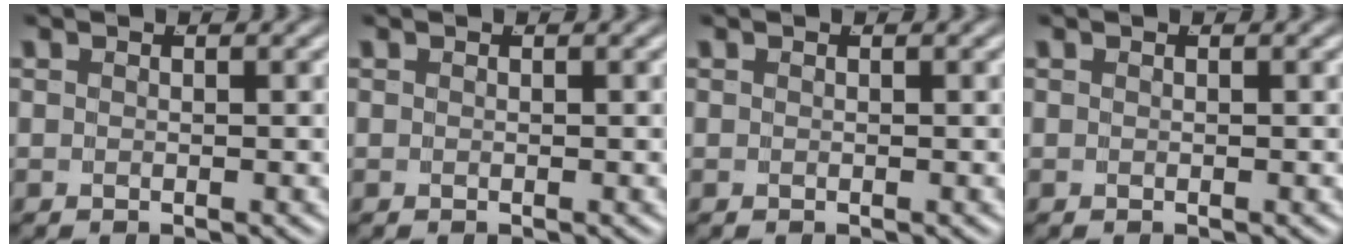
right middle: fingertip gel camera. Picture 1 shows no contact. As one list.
[{"total": 0.0}, {"total": 0.0}, {"total": 0.0}]